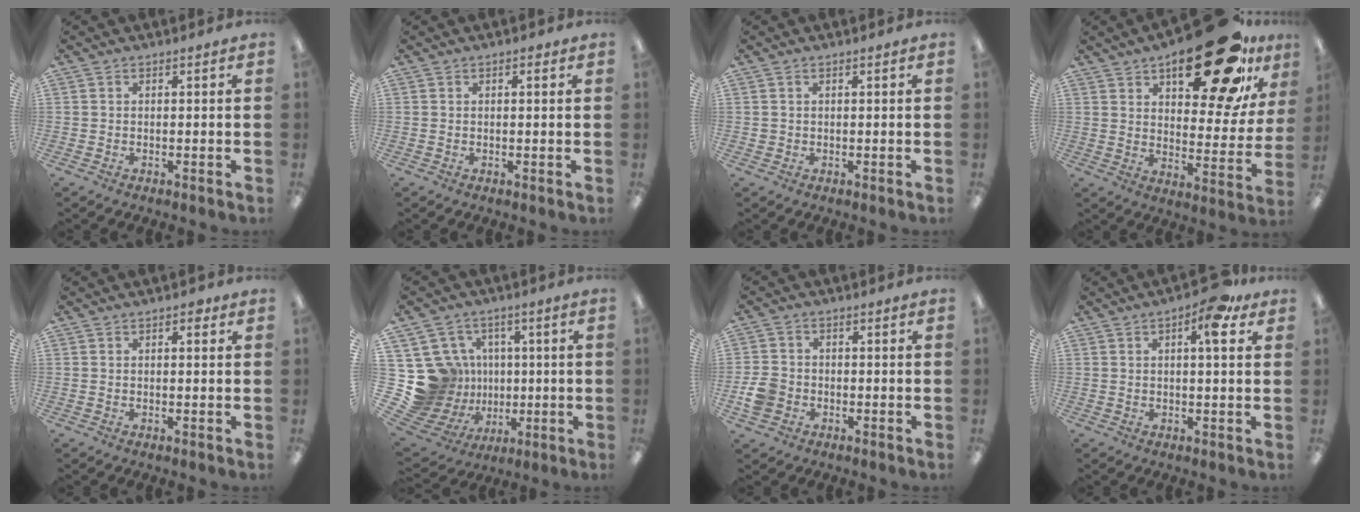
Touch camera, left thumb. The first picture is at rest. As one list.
[{"total": 1.0, "force": [0.5, 0.3, 0.8], "torque": [-0.009, 0.000, 0.006]}, {"total": 1.0, "force": [0.4, 0.9, 0.2], "torque": [-0.005, 0.004, 0.007]}, {"total": 24.1, "force": [15.3, 9.3, 16.1], "torque": [-0.209, -0.092, 0.244]}, {"total": 2.0, "force": [0.9, 0.9, 1.5], "torque": [-0.008, -0.005, 0.009]}, {"total": 18.7, "force": [1.3, 17.9, 5.2], "torque": [-0.128, -0.024, 0.077]}, {"total": 5.0, "force": [-1.8, 4.1, 2.3], "torque": [-0.042, 0.013, -0.030]}, {"total": 7.7, "force": [3.6, 2.7, 6.3], "torque": [-0.082, -0.010, 0.051]}]